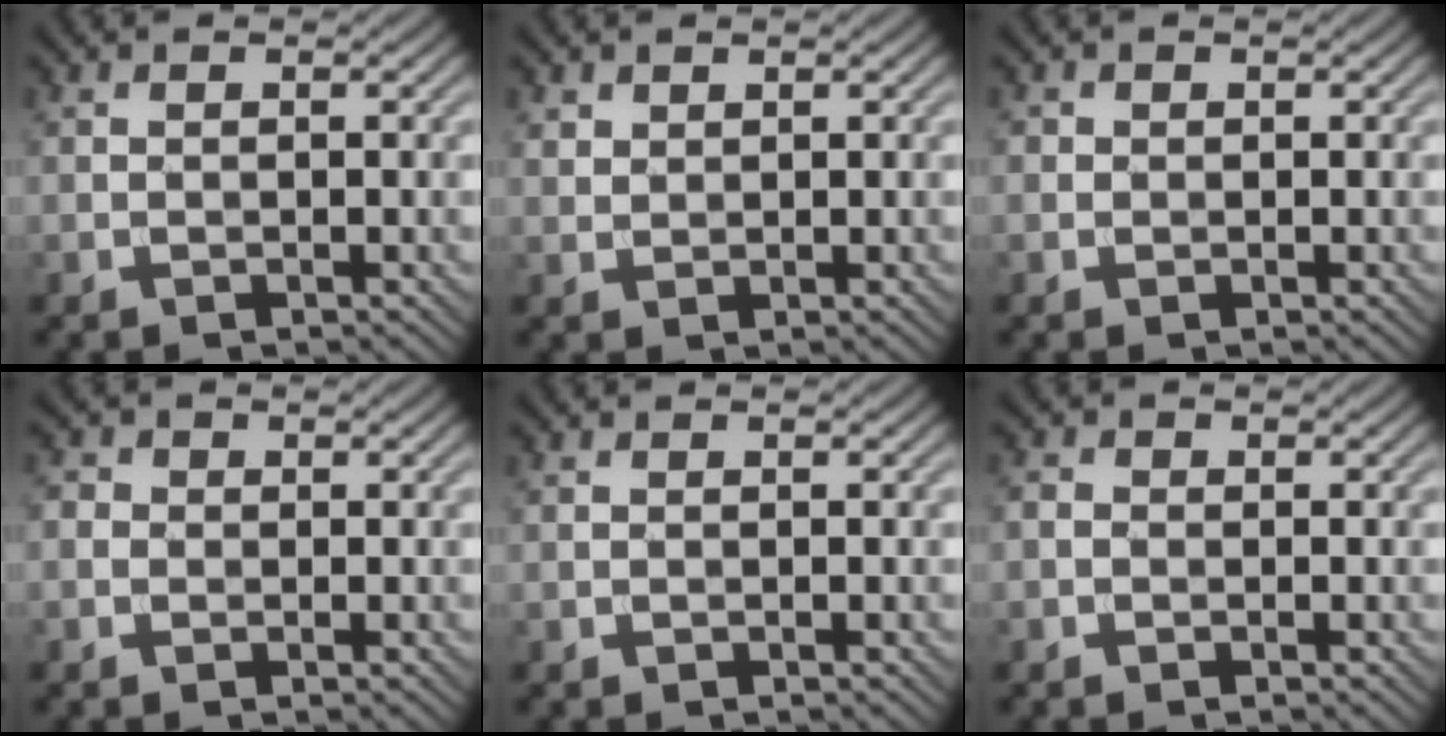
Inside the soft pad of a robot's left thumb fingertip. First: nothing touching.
{"total": 1.3, "force": [1.0, 0.7, 0.4], "torque": [-0.012, -0.001, 0.023]}
{"total": 0.8, "force": [0.1, 0.7, 0.1], "torque": [0.000, -0.003, -0.002]}
{"total": 1.7, "force": [-0.2, 1.6, 0.5], "torque": [-0.012, 0.001, -0.010]}
{"total": 0.0}
{"total": 1.1, "force": [-0.5, 0.9, 0.4], "torque": [-0.009, 0.000, -0.014]}